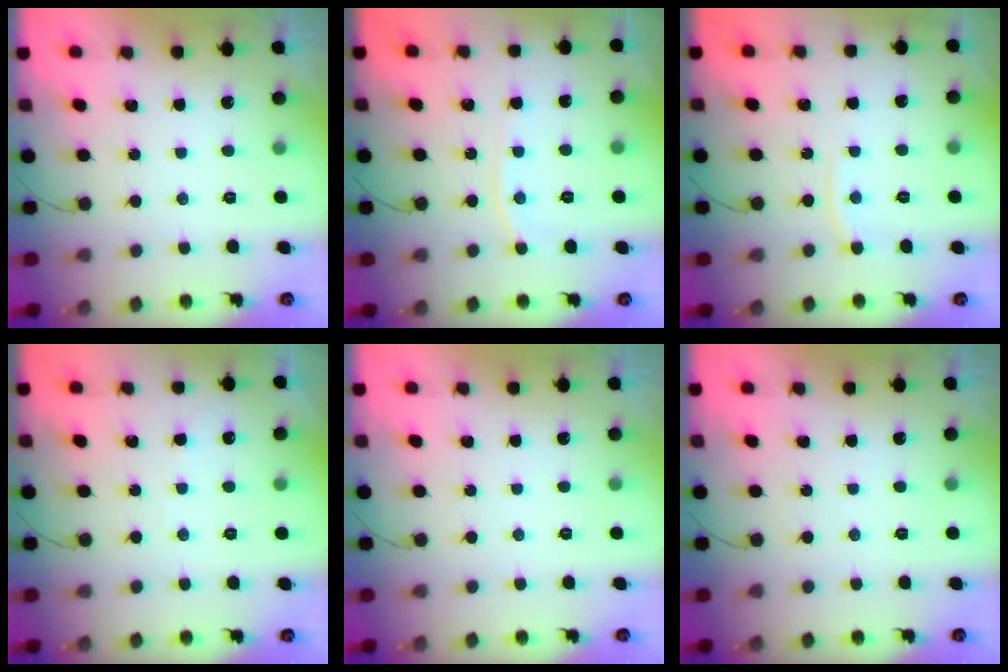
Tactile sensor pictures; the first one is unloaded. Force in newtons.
{"total": 4.5, "press": 4.4, "slide": 0.7}
{"total": 4.7, "press": 4.7, "slide": 0.7}
{"total": 2.5, "press": 2.5, "slide": 0.3}
{"total": 0.0}
{"total": 0.0}